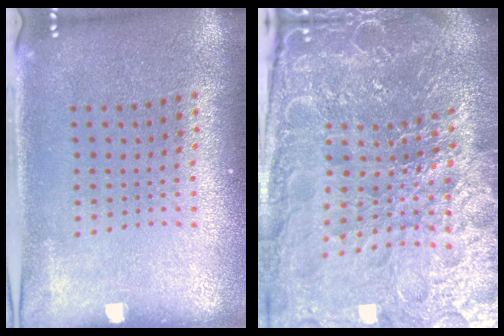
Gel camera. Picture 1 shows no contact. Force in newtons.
{"total": 6.8, "press": 6.0, "slide": 3.2}